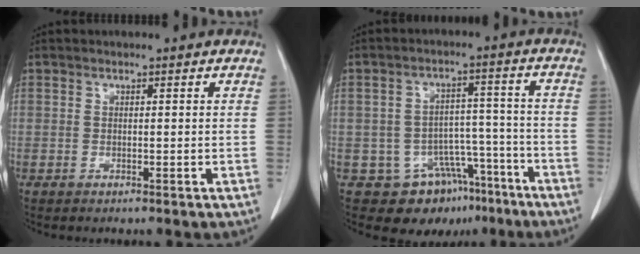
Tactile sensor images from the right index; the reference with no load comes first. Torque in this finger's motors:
{"motor_torque": [-0.44, -0.28, -0.24, -0.14]}